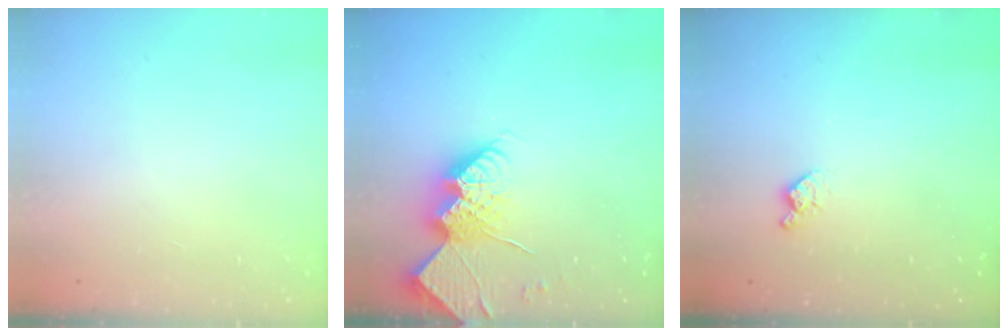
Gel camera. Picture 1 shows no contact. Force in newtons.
{"total": 14.0, "press": 13.9, "slide": 1.3}
{"total": 4.7, "press": 4.7, "slide": 0.7}